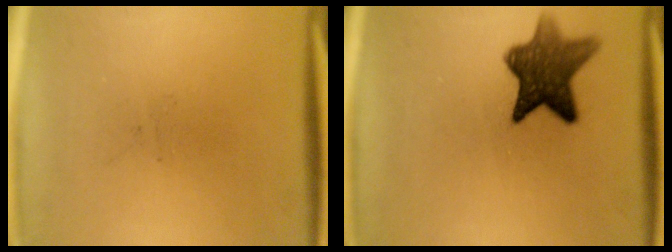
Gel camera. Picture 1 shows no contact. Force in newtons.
{"total": 9.6}